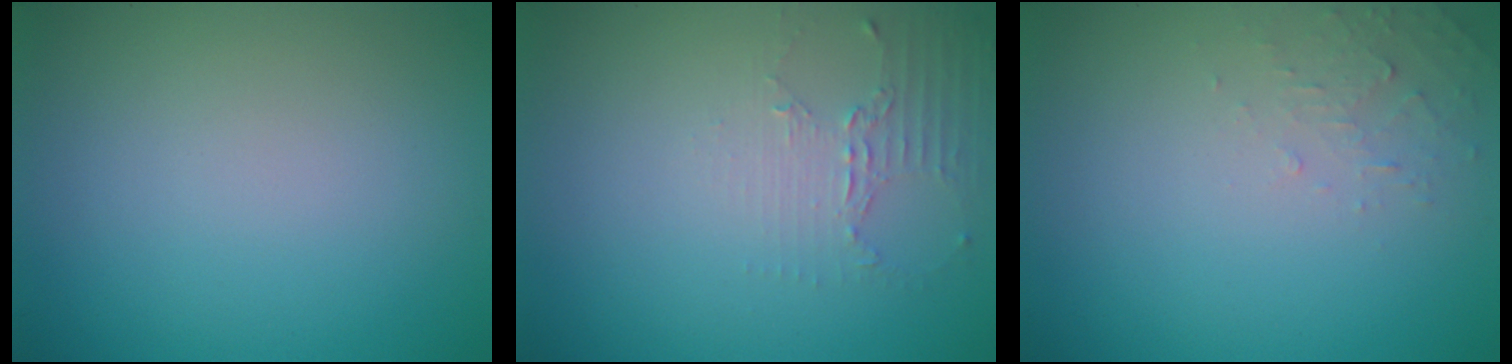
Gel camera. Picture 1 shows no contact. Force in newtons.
{"total": 2.0, "press": 1.5, "slide": 1.4}
{"total": 1.4, "press": 1.4, "slide": 0.2}